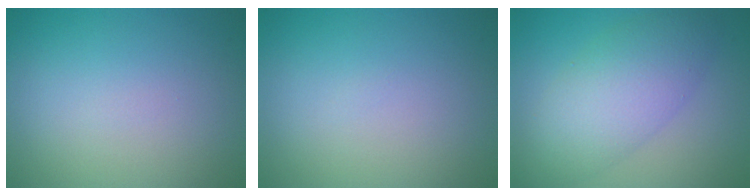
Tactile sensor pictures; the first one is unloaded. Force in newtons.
{"total": 0.0}
{"total": 6.2, "press": 6.2, "slide": 0.2}